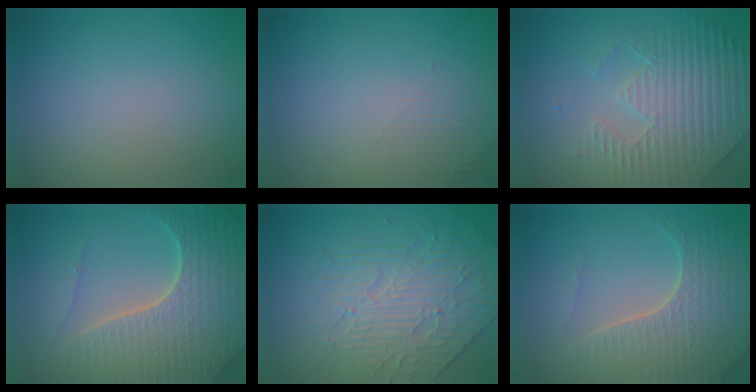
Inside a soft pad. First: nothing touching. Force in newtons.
{"total": 1.3, "press": 0.1, "slide": 1.3}
{"total": 4.3, "press": 4.2, "slide": 1.1}
{"total": 7.0, "press": 6.7, "slide": 1.8}
{"total": 4.1, "press": 4.1, "slide": 0.1}
{"total": 5.8, "press": 4.7, "slide": 3.3}